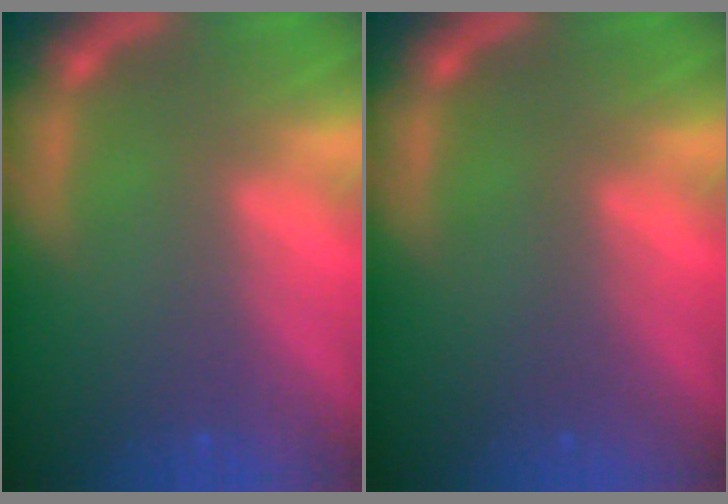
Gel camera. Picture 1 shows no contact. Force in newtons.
{"total": 0.0}